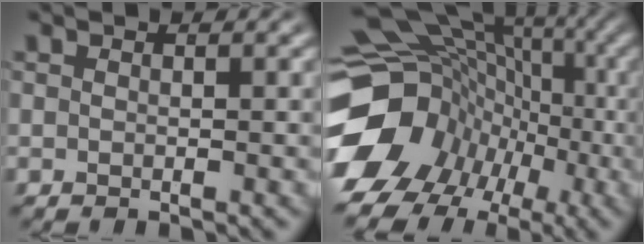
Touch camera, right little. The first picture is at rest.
{"total": 17.9, "force": [-1.9, 14.8, 10.0], "torque": [-0.181, -0.055, -0.022]}